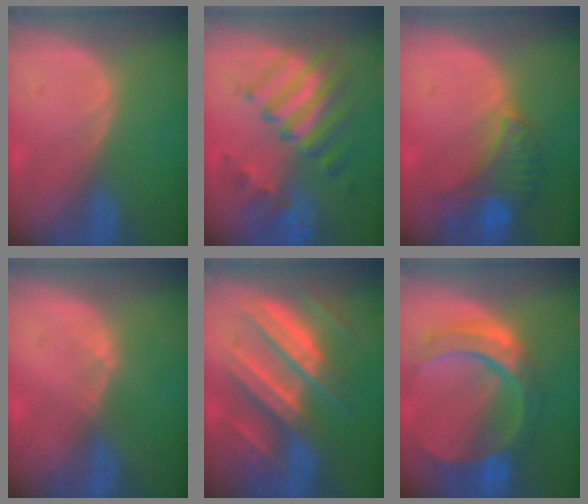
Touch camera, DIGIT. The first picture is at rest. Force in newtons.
{"total": 8.7, "press": 8.3, "slide": 2.4}
{"total": 8.1, "press": 7.3, "slide": 3.5}
{"total": 0.6, "press": 0.5, "slide": 0.2}
{"total": 11.3, "press": 11.2, "slide": 1.1}
{"total": 11.0, "press": 9.2, "slide": 6.1}